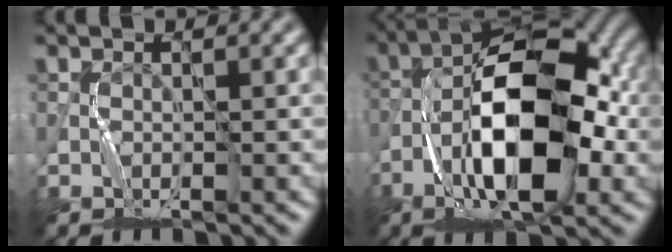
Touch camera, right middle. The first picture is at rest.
{"total": 12.6, "force": [-3.3, 5.5, 10.8], "torque": [-0.188, 0.011, -0.067]}